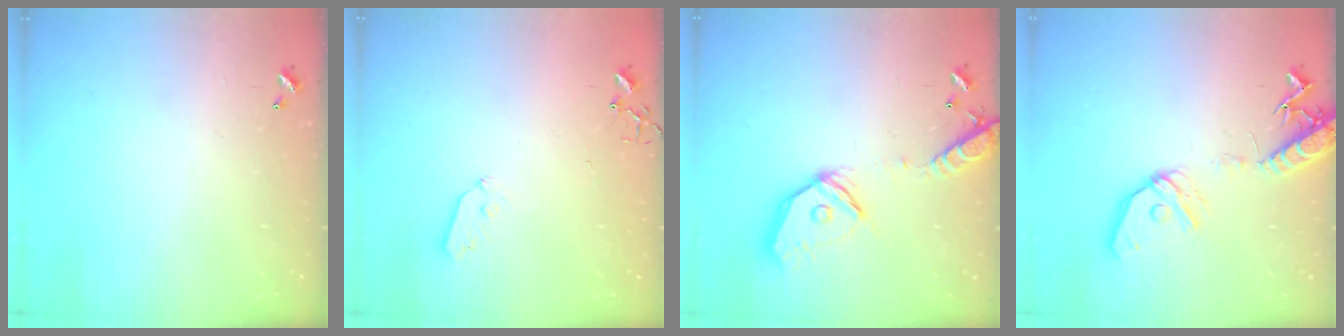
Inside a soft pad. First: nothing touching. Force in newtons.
{"total": 3.3, "press": 3.3, "slide": 0.4}
{"total": 18.4, "press": 18.2, "slide": 3.1}
{"total": 15.4, "press": 15.2, "slide": 2.8}